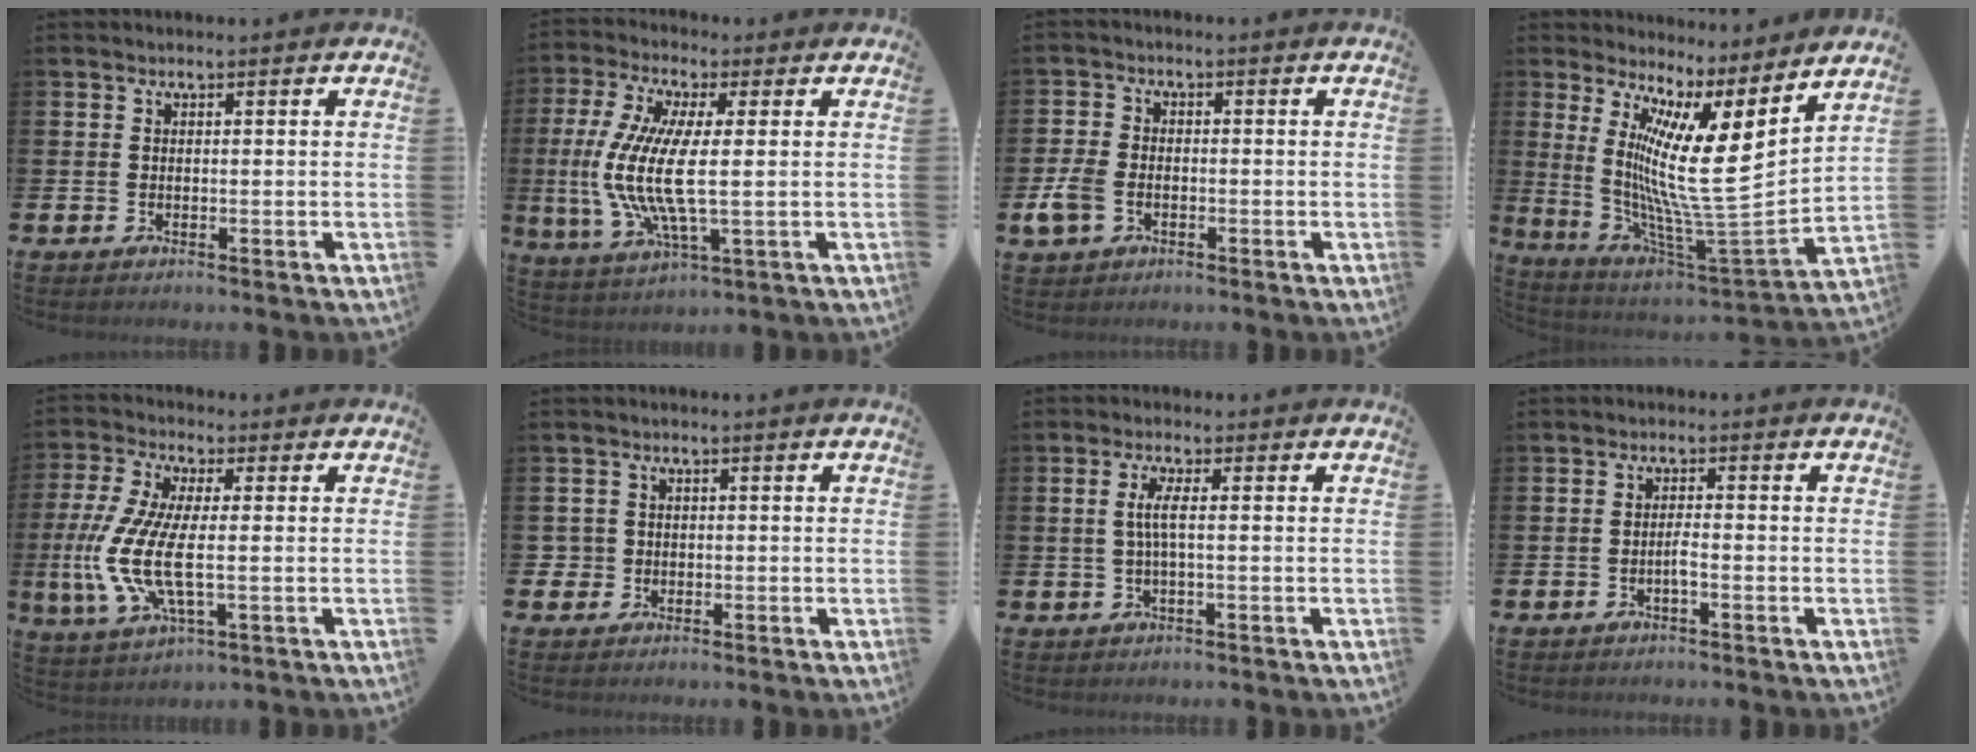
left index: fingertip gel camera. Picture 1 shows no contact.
{"total": 10.3, "force": [0.3, 3.3, 9.8], "torque": [-0.210, -0.014, 0.004]}
{"total": 4.3, "force": [-1.3, 2.9, 2.8], "torque": [-0.046, 0.006, -0.026]}
{"total": 12.0, "force": [3.5, 0.5, 11.5], "torque": [-0.201, -0.076, 0.044]}
{"total": 10.2, "force": [-0.7, 3.8, 9.4], "torque": [-0.211, -0.019, -0.012]}
{"total": 2.0, "force": [-0.1, 1.9, 0.4], "torque": [0.001, 0.000, -0.010]}
{"total": 2.7, "force": [0.2, 0.3, 2.7], "torque": [-0.052, 0.001, 0.002]}
{"total": 1.3, "force": [-0.5, 0.0, 1.1], "torque": [-0.023, -0.002, -0.010]}